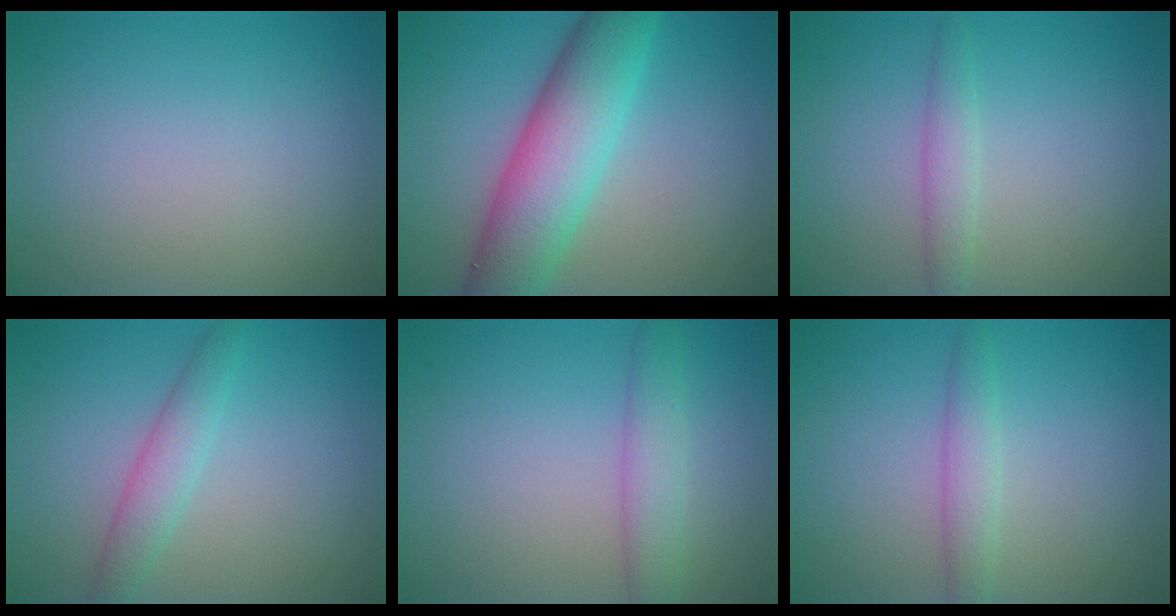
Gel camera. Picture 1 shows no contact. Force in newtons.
{"total": 8.3, "press": 8.3, "slide": 0.1}
{"total": 1.8, "press": 1.8, "slide": 0.1}
{"total": 2.5, "press": 2.5, "slide": 0.0}
{"total": 2.9, "press": 2.9, "slide": 0.1}
{"total": 2.1, "press": 2.1, "slide": 0.1}